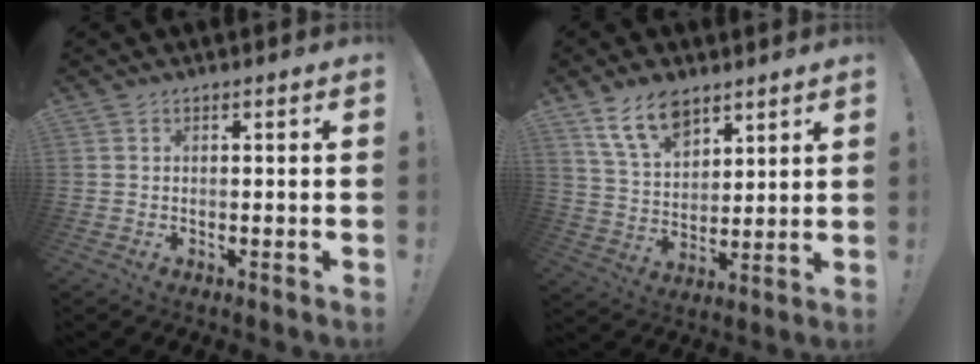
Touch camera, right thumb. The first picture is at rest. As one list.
[{"total": 12.2, "force": [8.5, 6.4, 6.0], "torque": [-0.115, -0.041, 0.163]}]